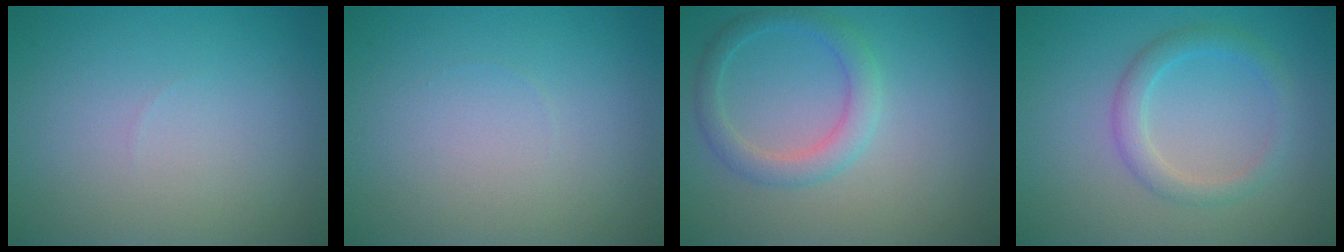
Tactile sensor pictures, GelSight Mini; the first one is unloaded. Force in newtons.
{"total": 0.0}
{"total": 2.7, "press": 2.7, "slide": 0.2}
{"total": 2.5, "press": 2.4, "slide": 0.2}